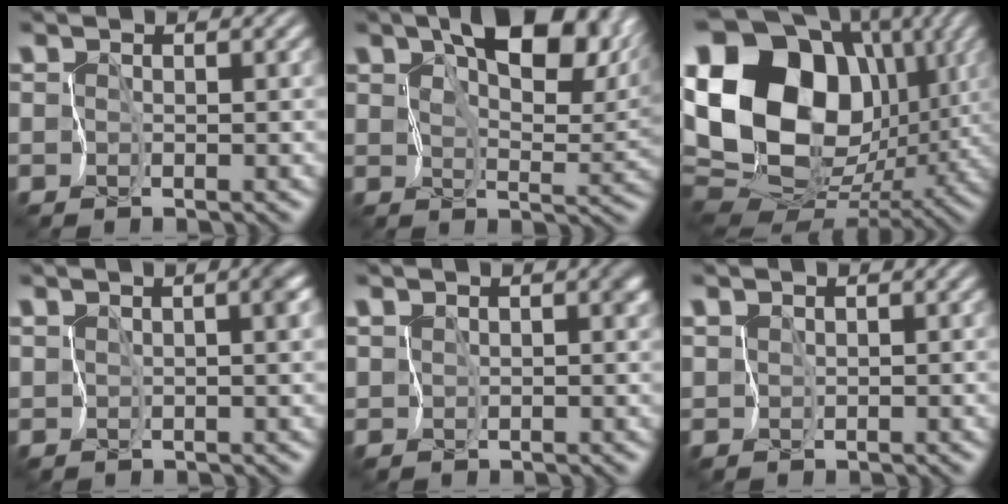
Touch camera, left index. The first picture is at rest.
{"total": 11.6, "force": [5.3, 5.5, 8.7], "torque": [-0.139, -0.002, 0.090]}
{"total": 19.8, "force": [3.7, 14.5, 13.0], "torque": [-0.253, 0.016, 0.087]}
{"total": 2.4, "force": [0.6, 0.8, 2.1], "torque": [-0.027, 0.002, 0.014]}
{"total": 1.5, "force": [0.6, 0.9, 1.0], "torque": [-0.023, 0.001, 0.010]}
{"total": 0.9, "force": [0.6, 0.7, 0.1], "torque": [-0.004, 0.002, 0.015]}